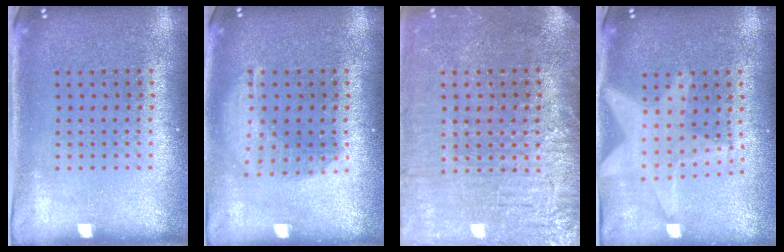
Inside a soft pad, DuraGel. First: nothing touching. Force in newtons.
{"total": 1.5, "press": 1.3, "slide": 0.7}
{"total": 3.8, "press": 3.5, "slide": 1.6}
{"total": 1.3, "press": 1.3, "slide": 0.5}